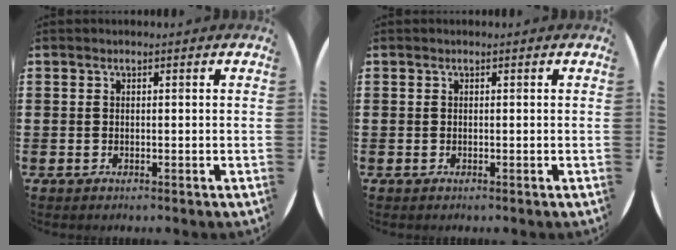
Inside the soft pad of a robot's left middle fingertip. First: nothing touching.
{"total": 0.0}